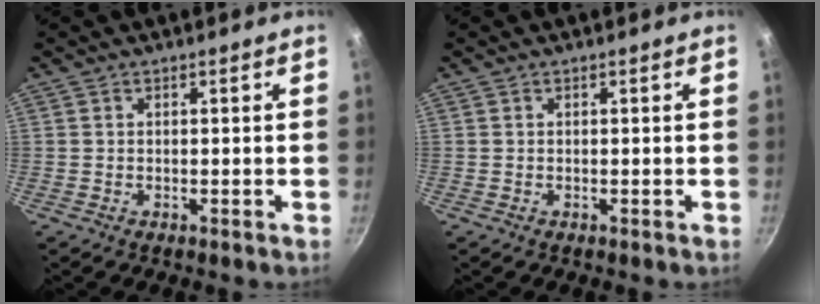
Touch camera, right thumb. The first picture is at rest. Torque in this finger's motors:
{"motor_torque": [0.00, 0.00, 0.00, 0.00, 0.00]}